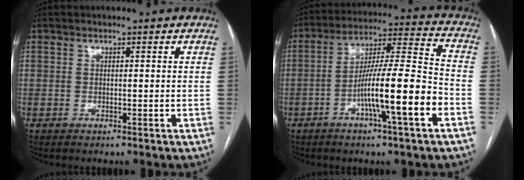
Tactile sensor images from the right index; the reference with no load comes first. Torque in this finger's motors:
{"motor_torque": [1.64, -0.50, 1.05, 0.21]}